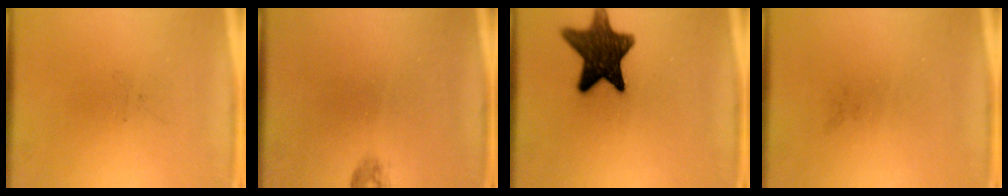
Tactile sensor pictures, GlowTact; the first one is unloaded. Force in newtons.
{"total": 0.8}
{"total": 13.3}
{"total": 0.0}